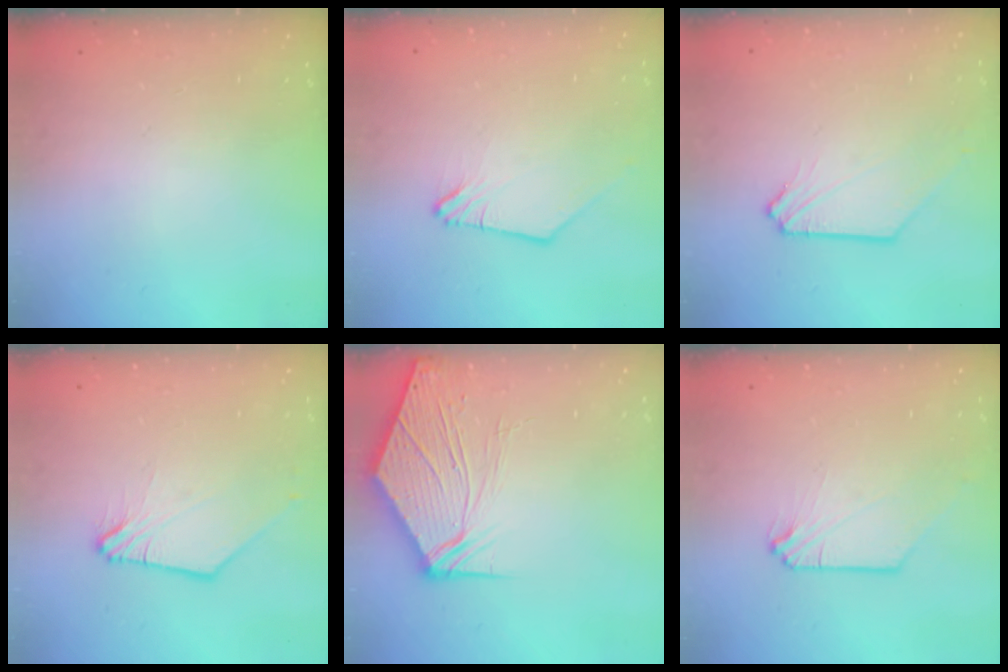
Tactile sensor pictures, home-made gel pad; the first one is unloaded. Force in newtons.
{"total": 0.0}
{"total": 1.4, "press": 1.4, "slide": 0.2}
{"total": 1.6, "press": 1.6, "slide": 0.1}
{"total": 10.5, "press": 10.4, "slide": 1.2}
{"total": 0.0}